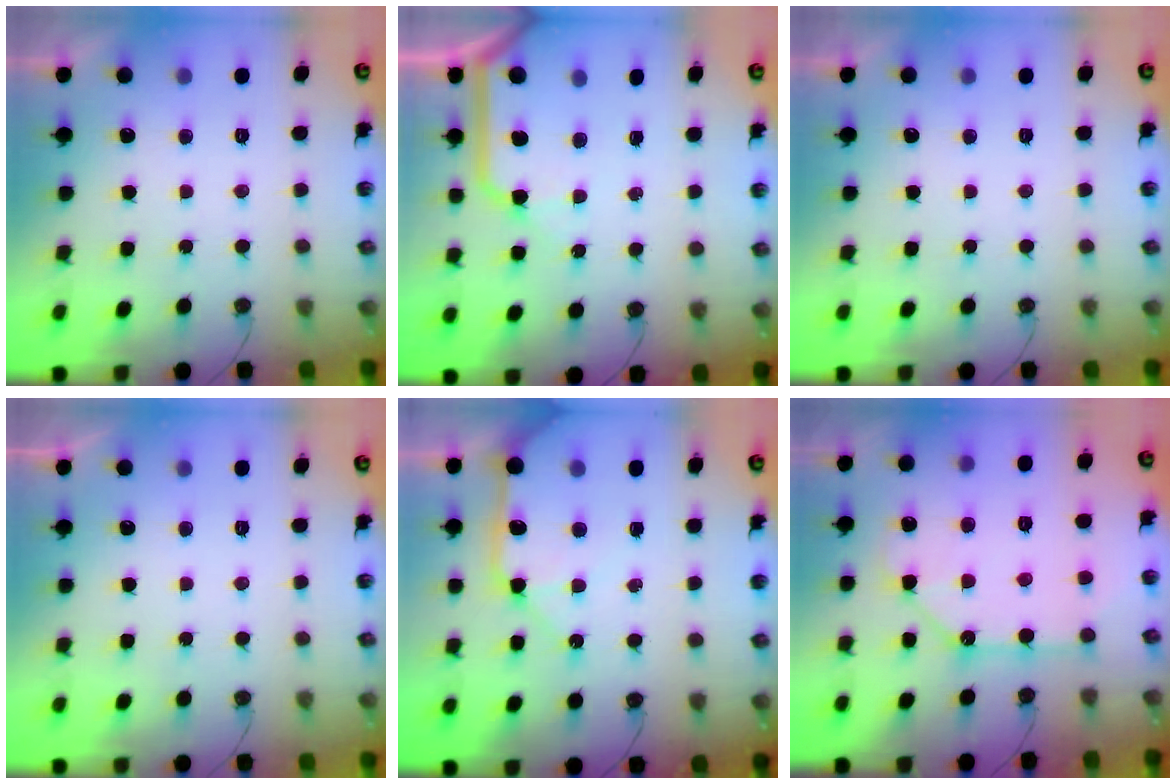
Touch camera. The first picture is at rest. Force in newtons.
{"total": 10.8, "press": 10.7, "slide": 1.3}
{"total": 0.0}
{"total": 0.0}
{"total": 13.2, "press": 13.0, "slide": 1.9}
{"total": 11.1, "press": 11.1, "slide": 0.9}